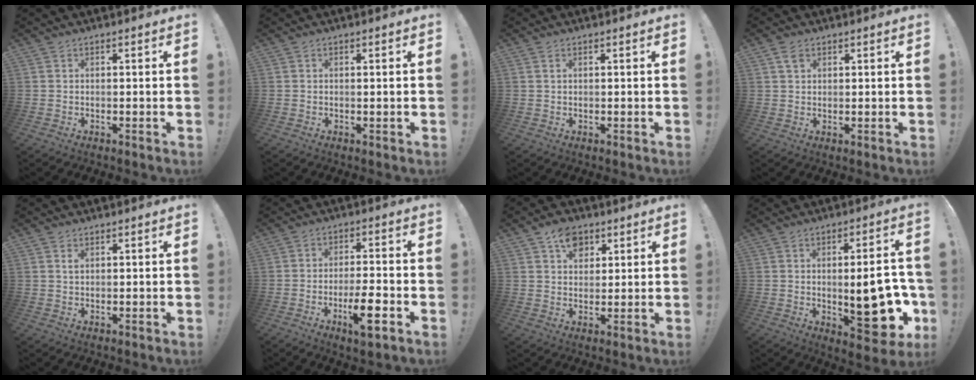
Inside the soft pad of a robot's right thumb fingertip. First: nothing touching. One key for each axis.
{"total": 0.5, "fx": 0.1, "fy": -0.1, "fz": 0.5, "tx": -0.006, "ty": -0.002, "tz": 0.000}
{"total": 0.8, "fx": 0.5, "fy": 0.4, "fz": 0.5, "tx": -0.010, "ty": 0.001, "tz": 0.009}
{"total": 2.7, "fx": 1.5, "fy": 1.8, "fz": 1.2, "tx": -0.018, "ty": -0.001, "tz": 0.028}
{"total": 1.3, "fx": 0.7, "fy": 0.9, "fz": 0.5, "tx": -0.004, "ty": -0.003, "tz": 0.013}
{"total": 9.4, "fx": -4.7, "fy": 2.4, "fz": 7.7, "tx": -0.134, "ty": 0.012, "tz": -0.084}
{"total": 7.5, "fx": 3.9, "fy": 5.5, "fz": 3.4, "tx": -0.047, "ty": -0.010, "tz": 0.073}
{"total": 18.9, "fx": -3.4, "fy": 7.4, "fz": 17.1, "tx": -0.203, "ty": 0.004, "tz": -0.041}